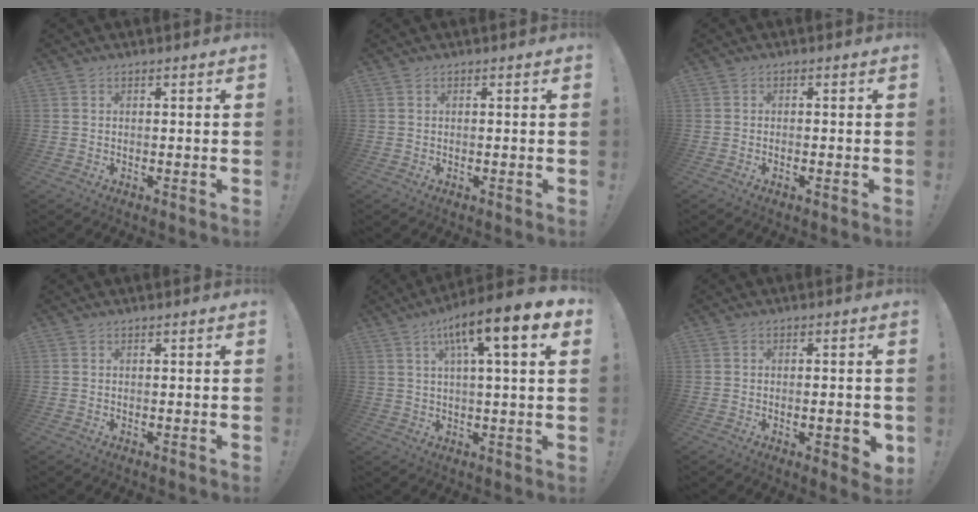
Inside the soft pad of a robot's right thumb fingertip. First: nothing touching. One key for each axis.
{"total": 0.0}
{"total": 1.1, "fx": -0.7, "fy": 0.2, "fz": 0.9, "tx": -0.016, "ty": 0.000, "tz": -0.012}
{"total": 0.0}
{"total": 12.3, "fx": 5.0, "fy": 1.9, "fz": 11.1, "tx": -0.180, "ty": -0.017, "tz": 0.072}
{"total": 4.0, "fx": -0.9, "fy": 1.2, "fz": 3.7, "tx": -0.047, "ty": 0.000, "tz": -0.012}